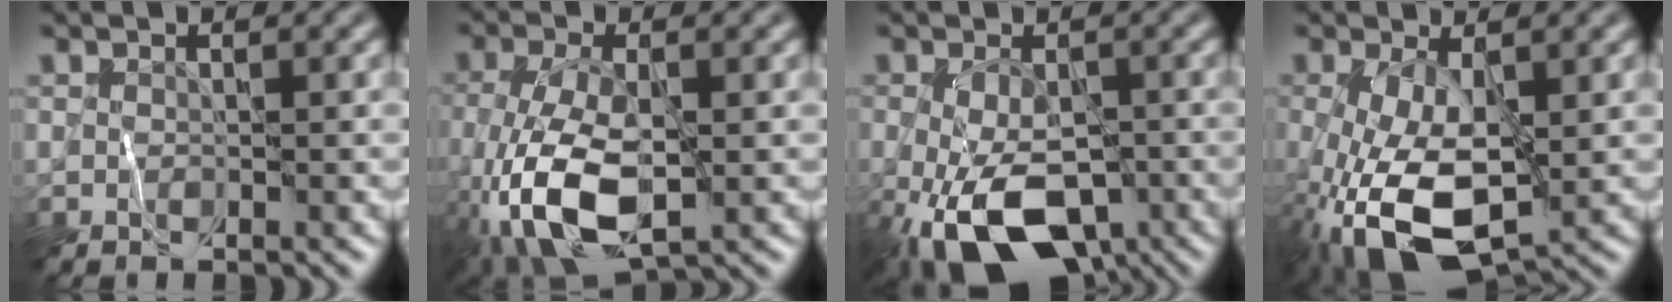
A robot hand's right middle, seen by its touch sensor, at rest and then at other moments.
{"total": 8.7, "force": [-2.7, 4.1, 7.2], "torque": [-0.177, -0.015, -0.054]}
{"total": 11.7, "force": [-4.6, 6.1, 8.9], "torque": [-0.180, -0.046, -0.065]}
{"total": 9.2, "force": [-2.1, 4.3, 7.8], "torque": [-0.195, -0.027, -0.034]}